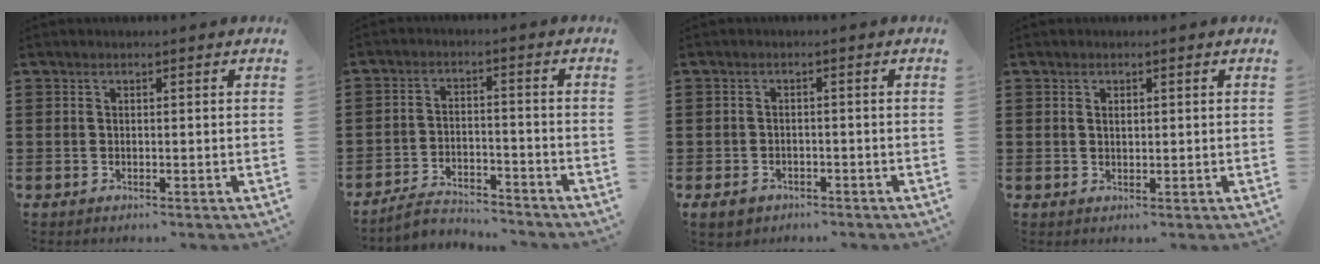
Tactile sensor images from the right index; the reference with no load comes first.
{"total": 4.2, "force": [-4.1, 0.7, 0.7], "torque": [-0.024, 0.006, -0.086]}
{"total": 2.2, "force": [-1.9, 0.9, 0.5], "torque": [-0.022, 0.001, -0.042]}
{"total": 0.7, "force": [0.1, 0.4, 0.6], "torque": [-0.012, 0.002, 0.001]}